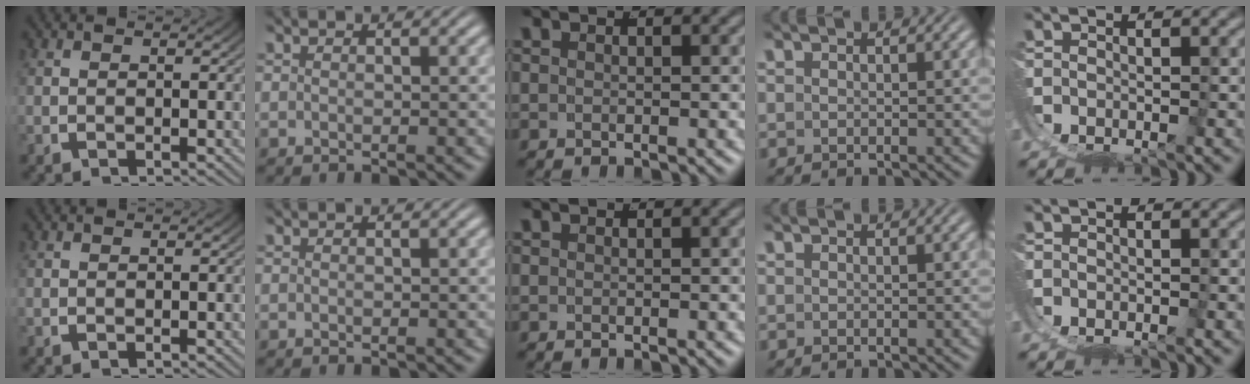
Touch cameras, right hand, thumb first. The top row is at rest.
{}